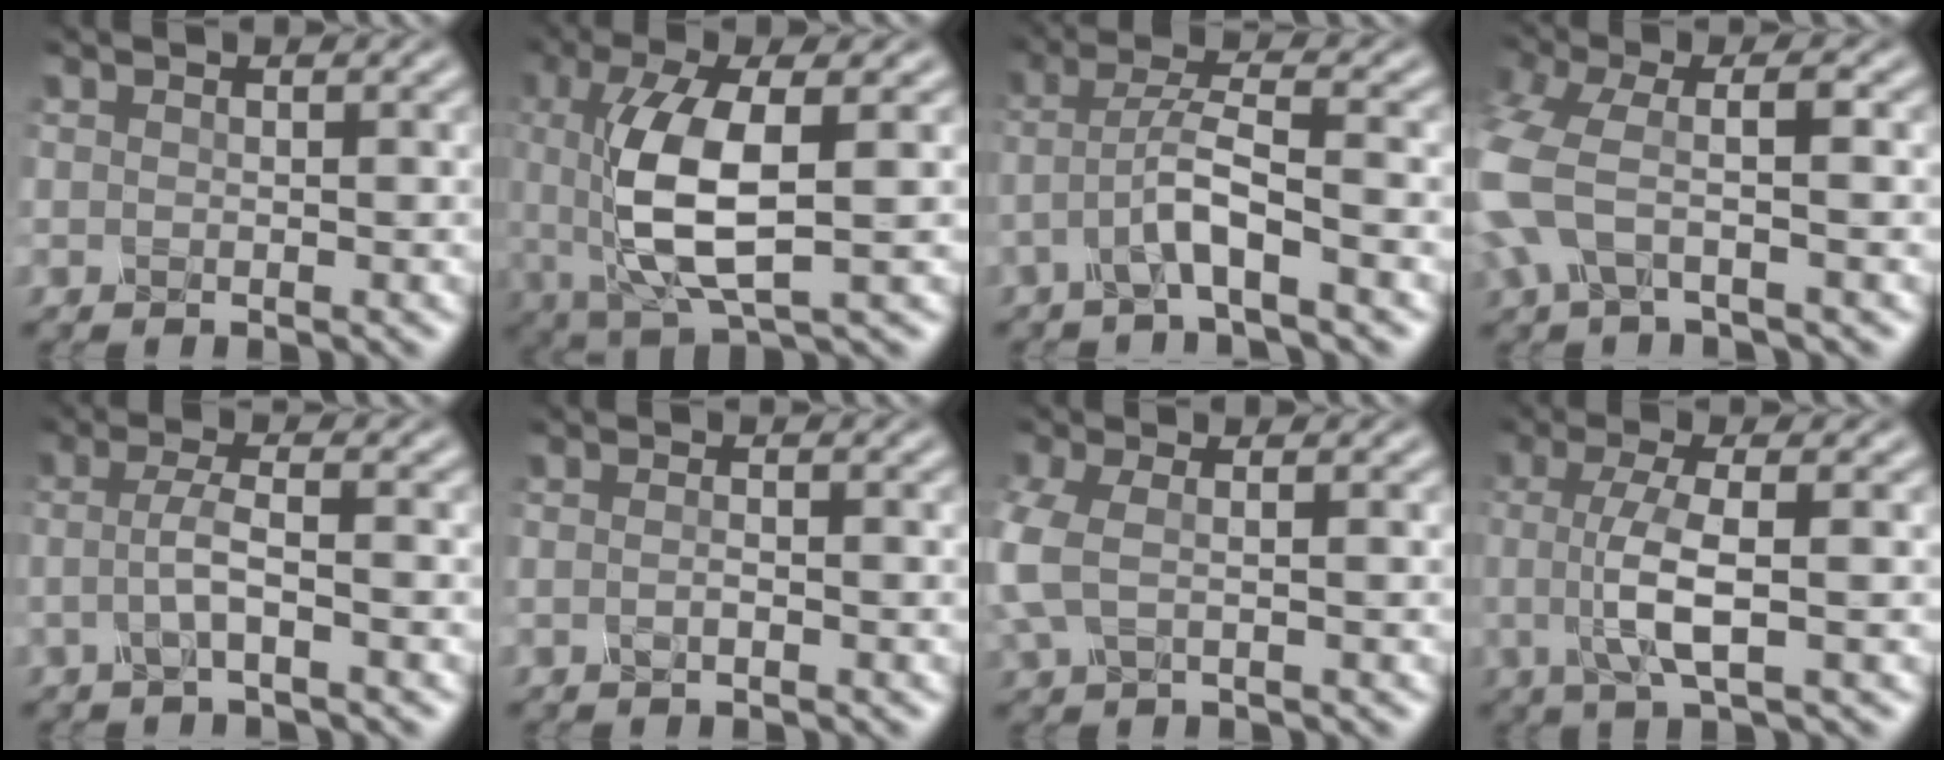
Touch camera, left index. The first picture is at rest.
{"total": 8.3, "force": [0.2, 2.8, 7.8], "torque": [-0.160, -0.007, 0.006]}
{"total": 4.0, "force": [-1.7, 0.5, 3.6], "torque": [-0.070, 0.013, -0.042]}
{"total": 6.2, "force": [-1.3, 2.7, 5.4], "torque": [-0.140, 0.005, -0.037]}
{"total": 2.7, "force": [-0.5, 0.5, 2.6], "torque": [-0.051, 0.002, -0.017]}
{"total": 0.9, "force": [-0.3, 0.3, 0.9], "torque": [-0.015, 0.000, -0.007]}
{"total": 3.8, "force": [-0.3, 1.9, 3.3], "torque": [-0.097, -0.001, -0.010]}
{"total": 4.9, "force": [-0.2, 1.3, 4.7], "torque": [-0.094, -0.001, -0.007]}